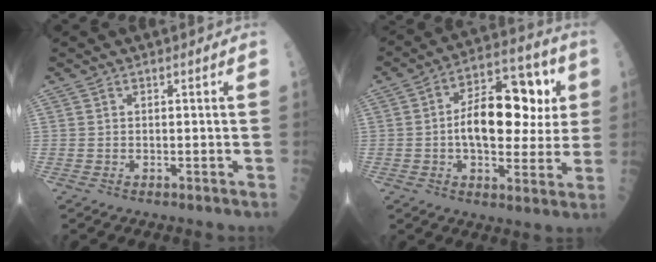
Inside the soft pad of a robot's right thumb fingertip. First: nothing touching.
{"total": 18.0, "force": [1.8, 10.0, 14.9], "torque": [-0.187, 0.025, 0.024]}